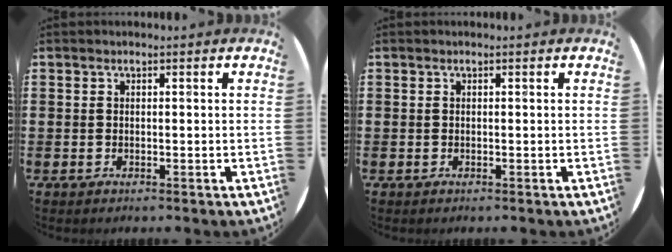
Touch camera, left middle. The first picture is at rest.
{"total": 0.0}